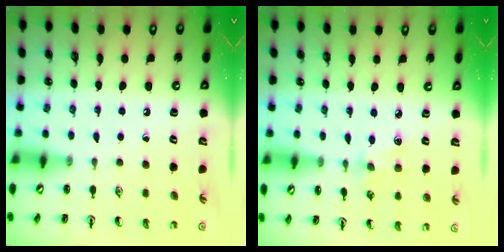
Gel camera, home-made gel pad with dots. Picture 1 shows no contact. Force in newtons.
{"total": 6.1, "press": 6.1, "slide": 0.7}